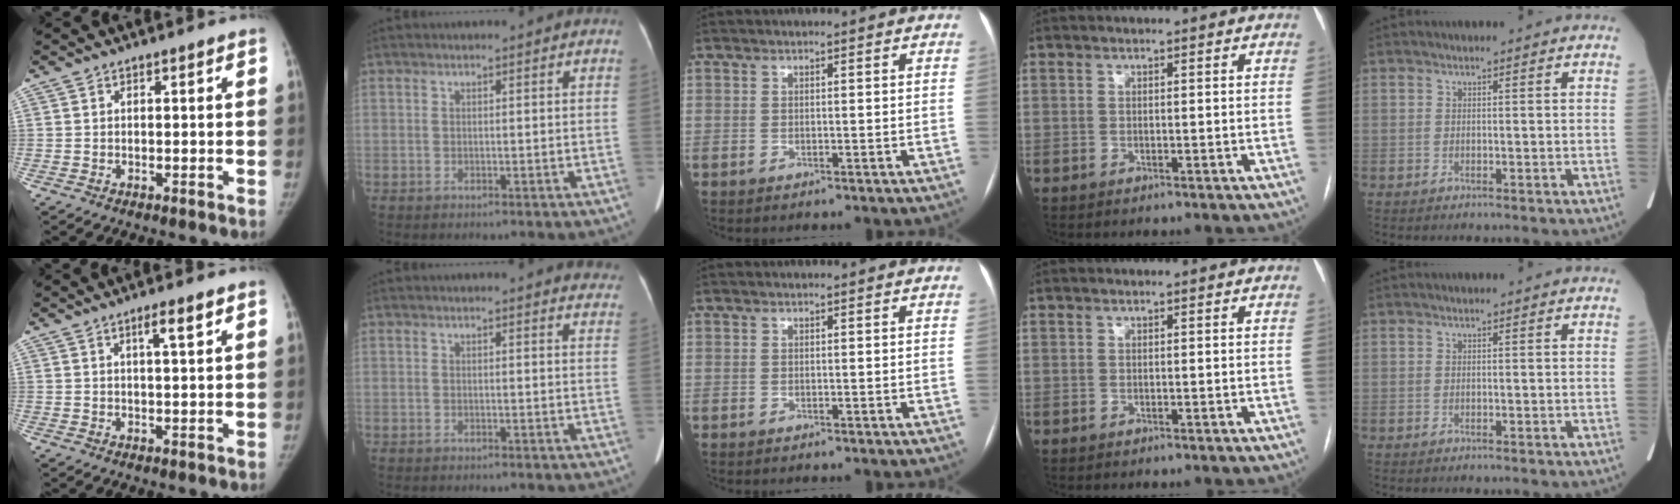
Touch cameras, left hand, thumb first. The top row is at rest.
{"thumb": {"total": 3.6, "force": [1.9, 0.5, 3.0], "torque": [-0.048, -0.008, 0.031]}, "index": {"total": 5.3, "force": [5.2, 1.0, 0.7], "torque": [0.014, -0.021, 0.023]}}